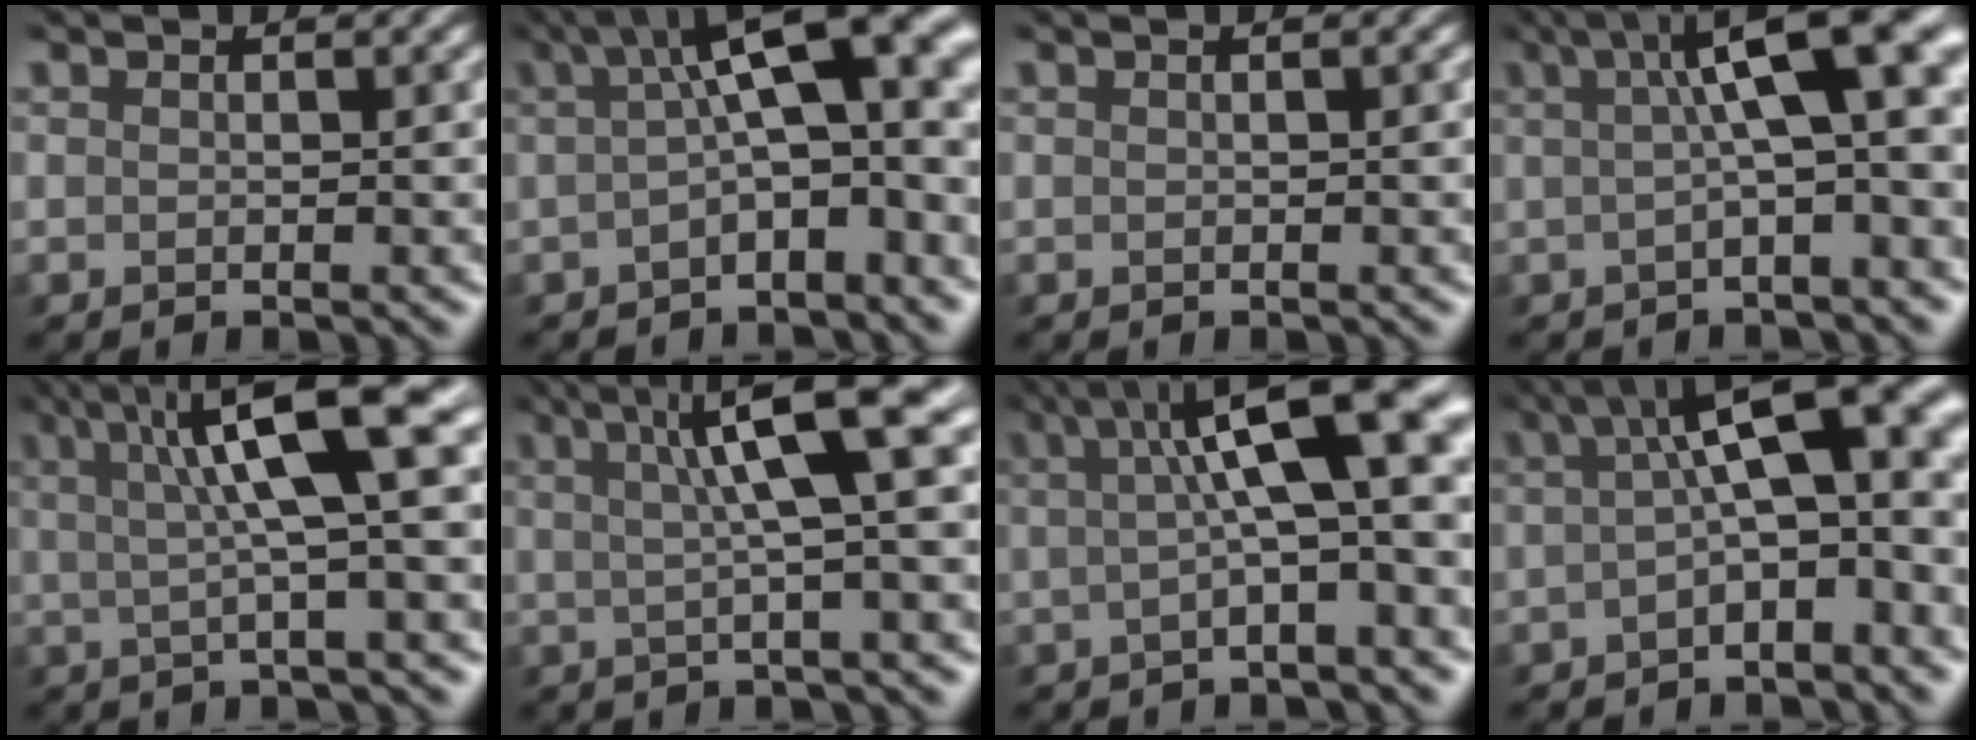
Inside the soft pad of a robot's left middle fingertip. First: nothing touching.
{"total": 10.4, "force": [1.2, 3.8, 9.7], "torque": [-0.117, 0.023, 0.009]}
{"total": 0.6, "force": [0.2, 0.2, 0.5], "torque": [-0.005, 0.001, 0.000]}
{"total": 9.6, "force": [2.0, 2.5, 9.0], "torque": [-0.111, 0.025, 0.024]}
{"total": 9.6, "force": [2.9, 2.0, 9.0], "torque": [-0.124, 0.015, 0.043]}
{"total": 8.5, "force": [2.5, 1.7, 7.9], "torque": [-0.102, 0.018, 0.037]}
{"total": 10.7, "force": [2.1, 2.7, 10.2], "torque": [-0.132, 0.022, 0.027]}
{"total": 10.3, "force": [1.4, 3.8, 9.5], "torque": [-0.115, 0.025, 0.013]}